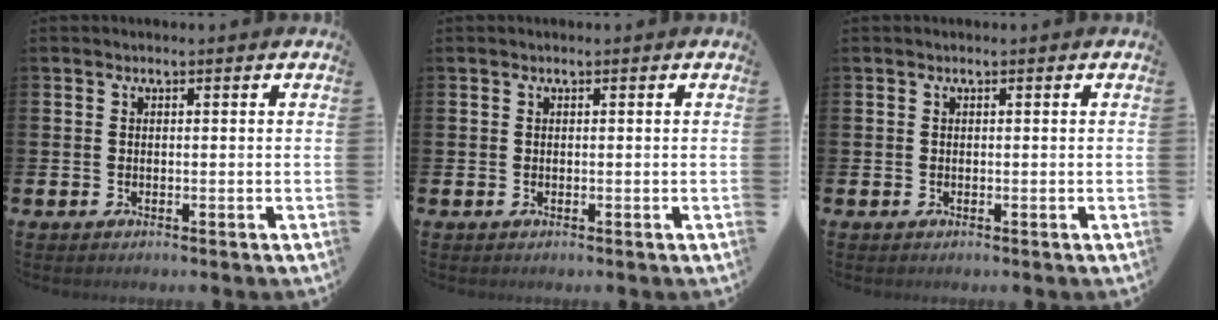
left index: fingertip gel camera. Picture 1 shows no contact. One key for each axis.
{"total": 0.0}
{"total": 0.0}